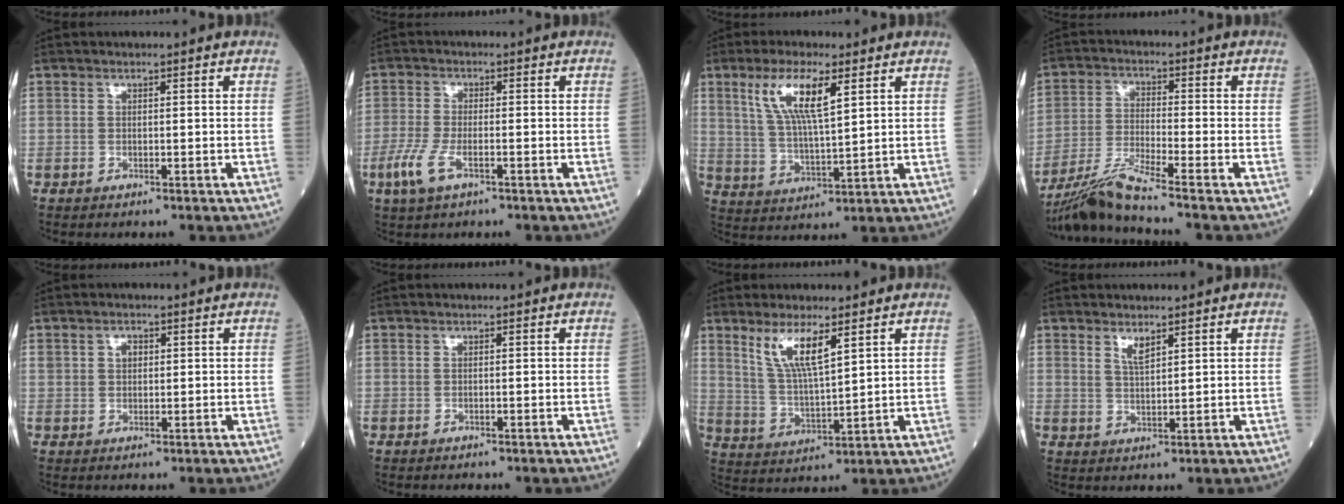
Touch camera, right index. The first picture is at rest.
{"total": 5.0, "force": [-2.3, 1.6, 4.2], "torque": [-0.103, -0.008, -0.045]}
{"total": 9.1, "force": [4.3, 1.8, 7.8], "torque": [-0.157, 0.003, 0.085]}
{"total": 7.6, "force": [-6.4, -2.0, 3.5], "torque": [-0.077, -0.029, -0.125]}
{"total": 1.9, "force": [0.7, 1.4, 1.1], "torque": [-0.019, 0.006, 0.012]}
{"total": 0.0}
{"total": 7.4, "force": [4.3, 1.0, 5.9], "torque": [-0.120, -0.009, 0.088]}
{"total": 2.4, "force": [1.8, 0.4, 1.5], "torque": [-0.032, -0.008, 0.038]}